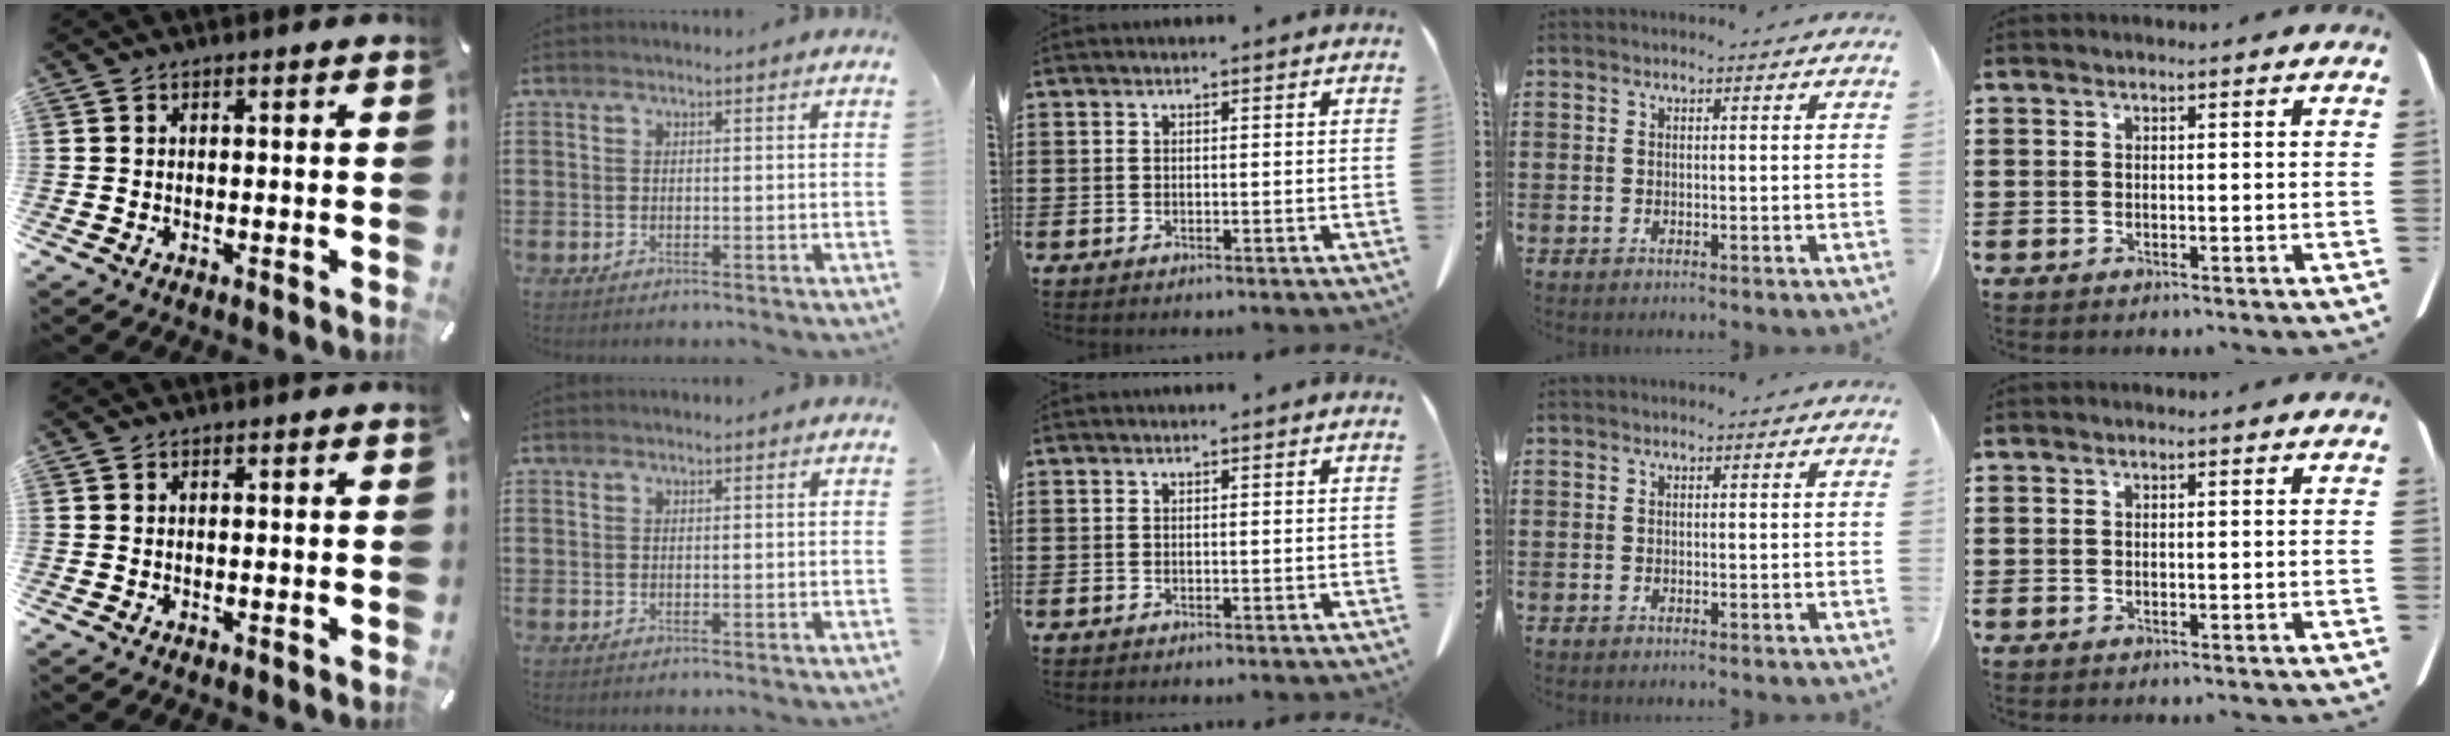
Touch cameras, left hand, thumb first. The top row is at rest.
{}